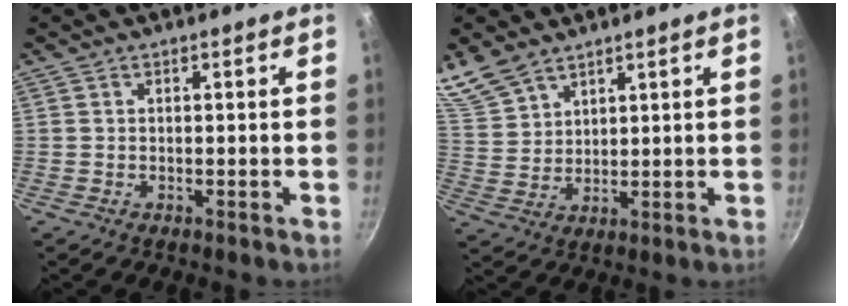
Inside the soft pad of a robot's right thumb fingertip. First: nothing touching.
{"total": 8.8, "force": [7.0, 4.4, 3.1], "torque": [-0.046, -0.021, 0.151]}